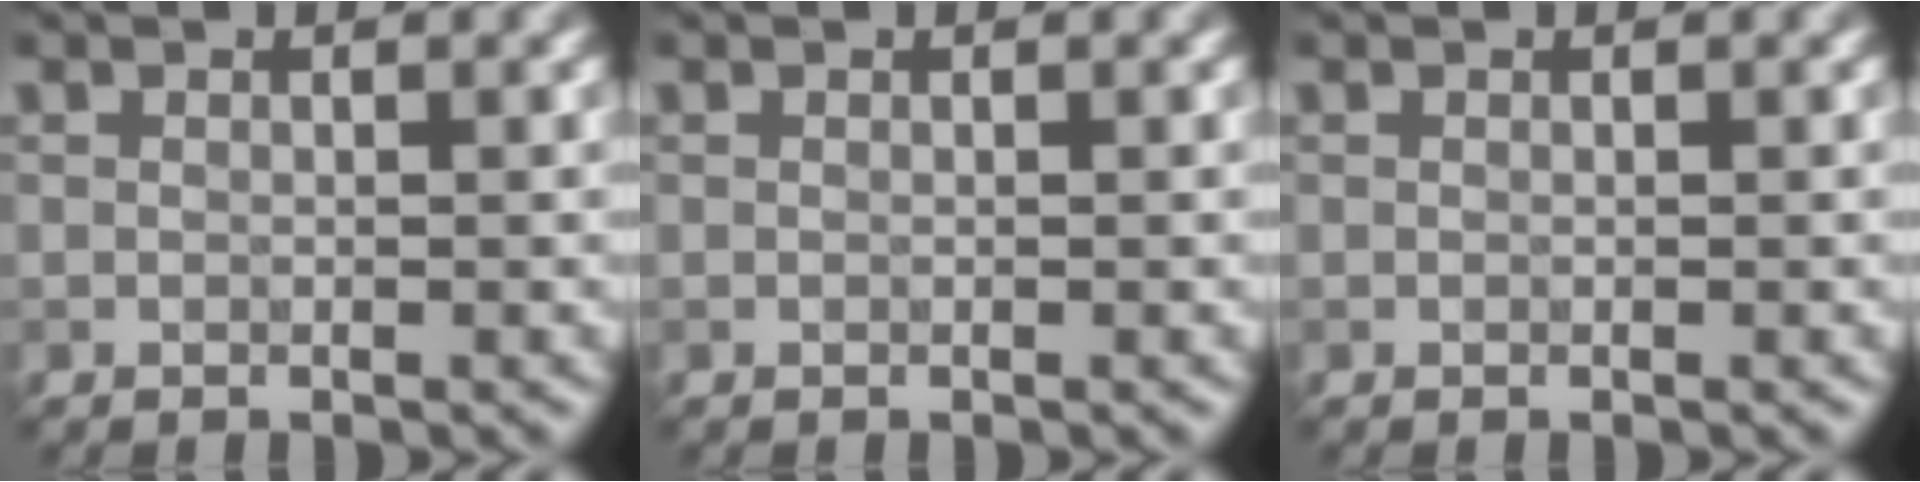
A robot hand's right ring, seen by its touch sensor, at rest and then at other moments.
{"total": 0.0}
{"total": 0.0}